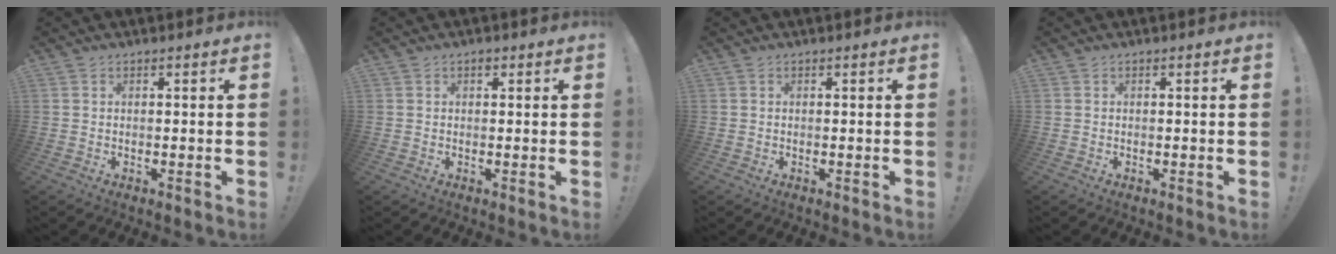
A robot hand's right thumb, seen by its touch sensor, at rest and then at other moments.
{"total": 0.9, "force": [0.5, 0.7, 0.4], "torque": [-0.004, -0.001, 0.008]}
{"total": 0.0}
{"total": 0.0}